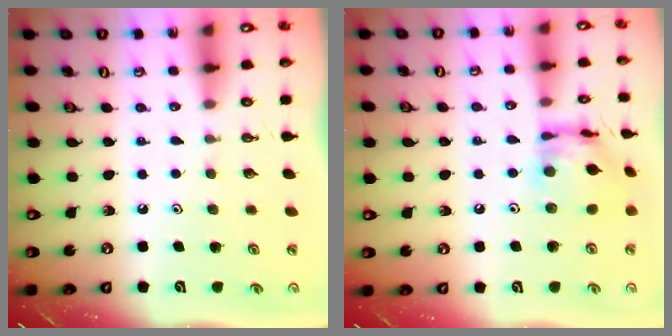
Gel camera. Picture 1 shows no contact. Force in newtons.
{"total": 13.2, "press": 13.2, "slide": 1.3}